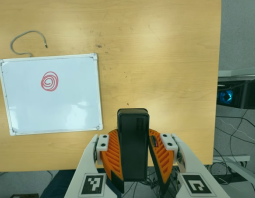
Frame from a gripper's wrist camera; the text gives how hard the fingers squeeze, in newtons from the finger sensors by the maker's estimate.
{"total": 9.0, "left": 7.7, "right": 10.2}